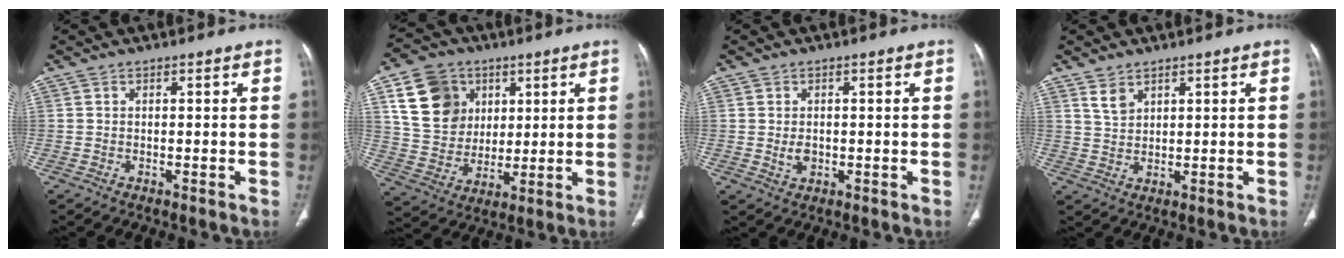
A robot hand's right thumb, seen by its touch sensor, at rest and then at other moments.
{"total": 15.2, "force": [5.7, 12.4, 6.6], "torque": [-0.096, -0.005, 0.110]}
{"total": 2.4, "force": [-0.2, 1.7, 1.7], "torque": [-0.028, -0.001, 0.000]}
{"total": 3.1, "force": [2.1, 1.7, 1.4], "torque": [-0.021, -0.012, 0.051]}